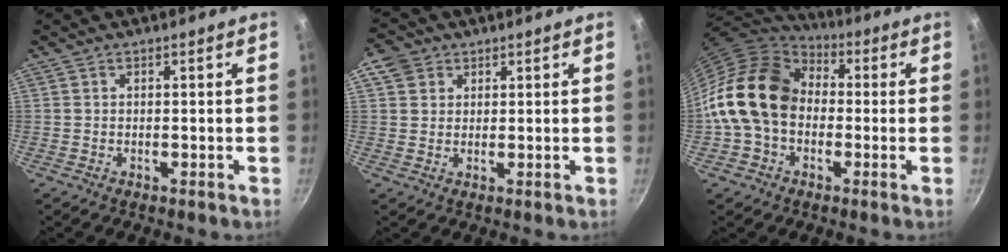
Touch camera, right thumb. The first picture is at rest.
{"total": 4.3, "force": [1.9, 3.6, 1.4], "torque": [-0.001, 0.001, 0.029]}
{"total": 17.1, "force": [-0.3, 12.9, 11.1], "torque": [-0.176, 0.041, -0.021]}